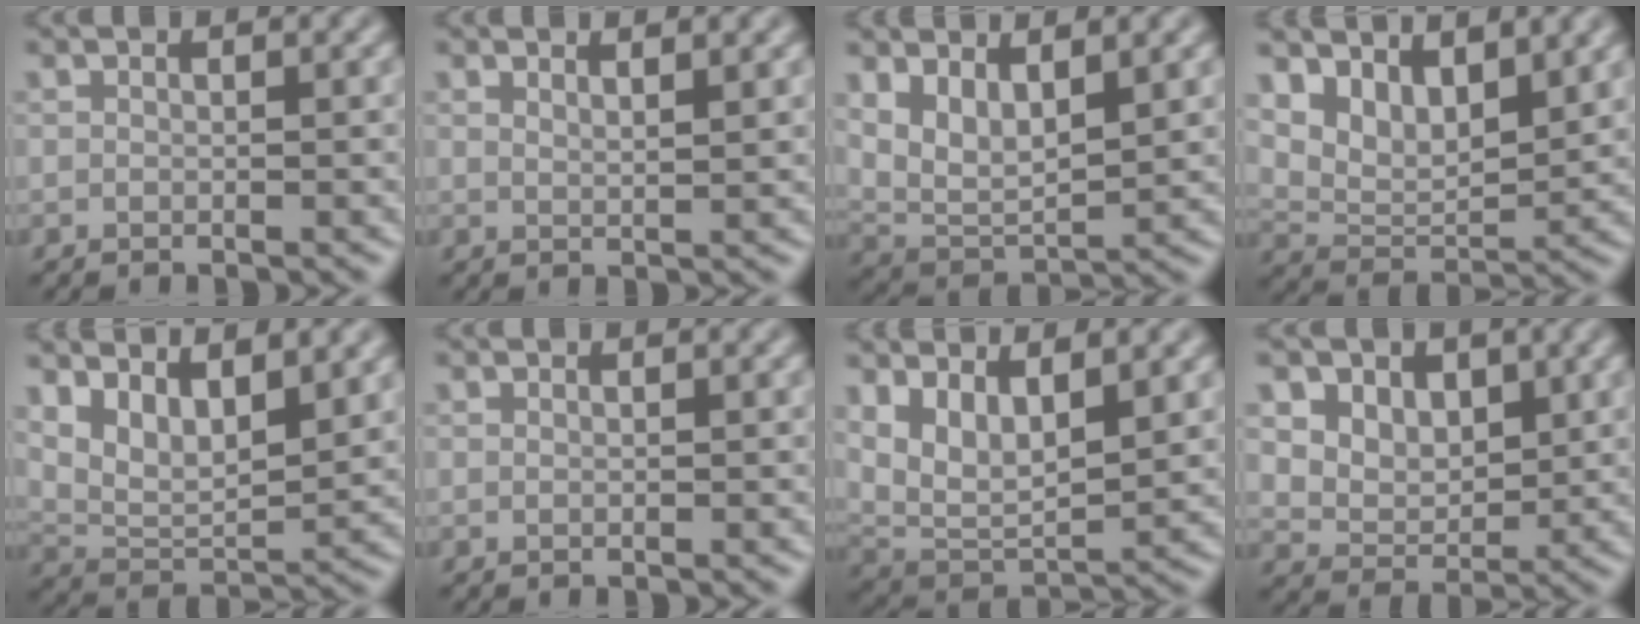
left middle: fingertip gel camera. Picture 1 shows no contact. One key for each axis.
{"total": 1.9, "fx": 1.3, "fy": 0.5, "fz": 1.2, "tx": -0.005, "ty": 0.001, "tz": 0.014}
{"total": 4.8, "fx": 2.0, "fy": 2.5, "fz": 3.6, "tx": -0.079, "ty": -0.014, "tz": 0.046}
{"total": 5.9, "fx": 4.0, "fy": 2.9, "fz": 3.3, "tx": -0.065, "ty": -0.010, "tz": 0.073}
{"total": 6.1, "fx": 3.4, "fy": 3.0, "fz": 4.2, "tx": -0.081, "ty": -0.015, "tz": 0.070}
{"total": 0.0}
{"total": 6.4, "fx": 2.7, "fy": 3.3, "fz": 4.8, "tx": -0.101, "ty": -0.019, "tz": 0.055}
{"total": 6.1, "fx": 3.1, "fy": 4.4, "fz": 2.8, "tx": -0.070, "ty": -0.010, "tz": 0.065}